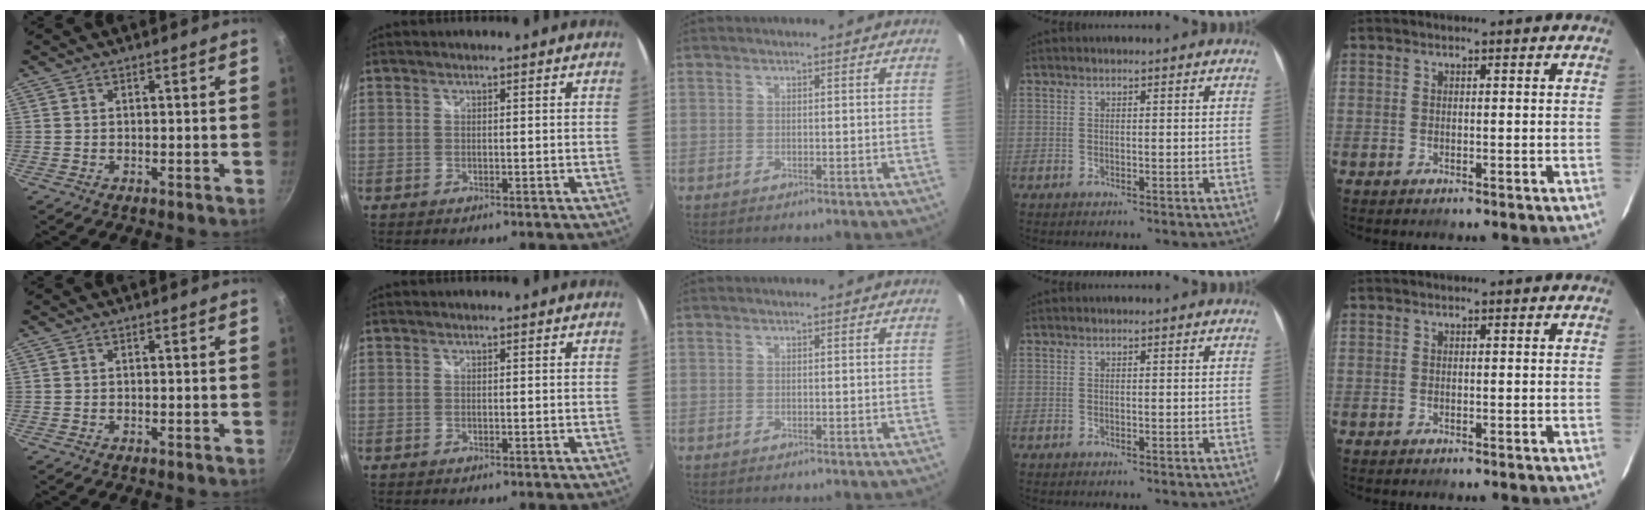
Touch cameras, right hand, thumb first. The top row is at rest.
{}